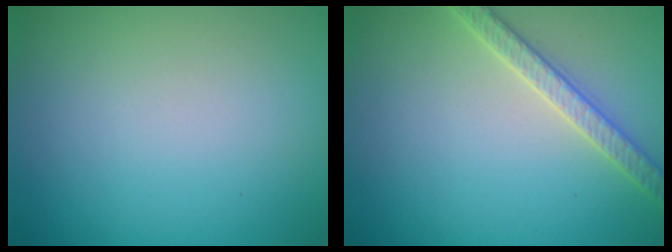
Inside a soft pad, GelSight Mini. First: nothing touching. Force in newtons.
{"total": 2.8, "press": 2.8, "slide": 0.4}